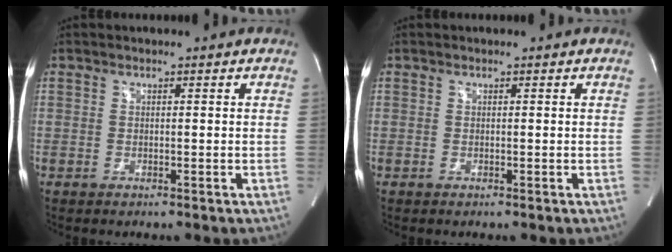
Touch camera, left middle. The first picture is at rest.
{"total": 0.0}